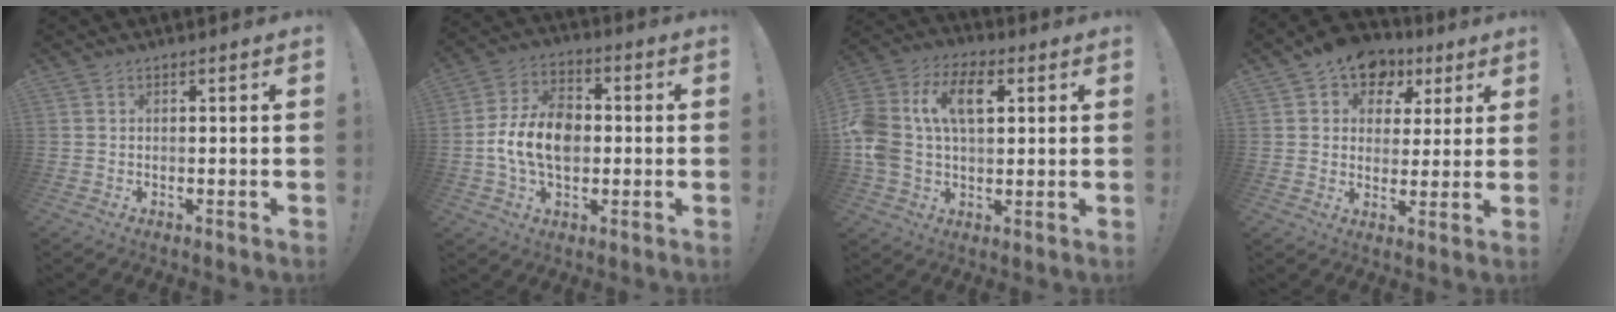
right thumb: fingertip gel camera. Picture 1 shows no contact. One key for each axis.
{"total": 14.3, "fx": -1.3, "fy": 10.1, "fz": 10.0, "tx": -0.187, "ty": 0.018, "tz": -0.022}
{"total": 15.5, "fx": 3.8, "fy": 10.0, "fz": 11.3, "tx": -0.218, "ty": 0.005, "tz": 0.066}
{"total": 9.7, "fx": 5.3, "fy": 7.2, "fz": 3.7, "tx": -0.049, "ty": -0.027, "tz": 0.099}